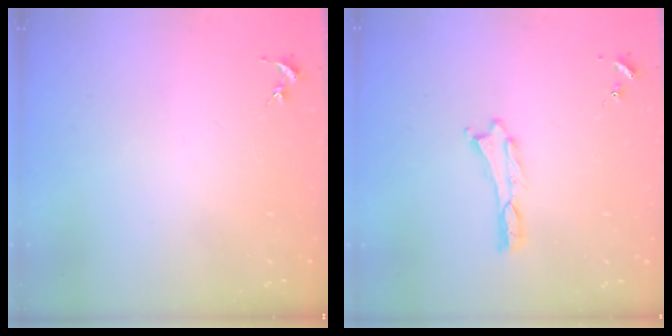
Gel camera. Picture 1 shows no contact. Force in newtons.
{"total": 0.0}